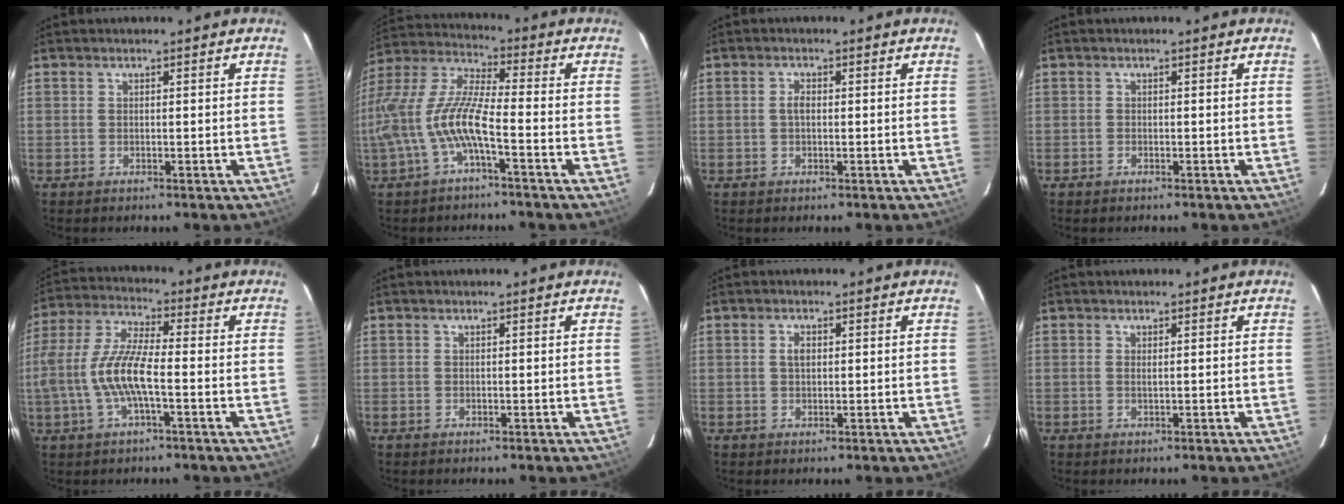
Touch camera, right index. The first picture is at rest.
{"total": 13.7, "force": [-4.8, 2.9, 12.6], "torque": [-0.268, -0.001, -0.094]}
{"total": 1.5, "force": [-0.1, 0.8, 1.3], "torque": [-0.024, 0.006, -0.004]}
{"total": 0.6, "force": [-0.5, 0.3, 0.1], "torque": [-0.002, -0.001, -0.010]}
{"total": 11.7, "force": [-2.6, 2.9, 11.0], "torque": [-0.236, 0.001, -0.050]}
{"total": 0.0}
{"total": 1.7, "force": [0.3, 1.1, 1.3], "torque": [-0.023, 0.005, 0.005]}
{"total": 0.6, "force": [0.2, -0.1, 0.6], "torque": [-0.013, 0.000, 0.002]}